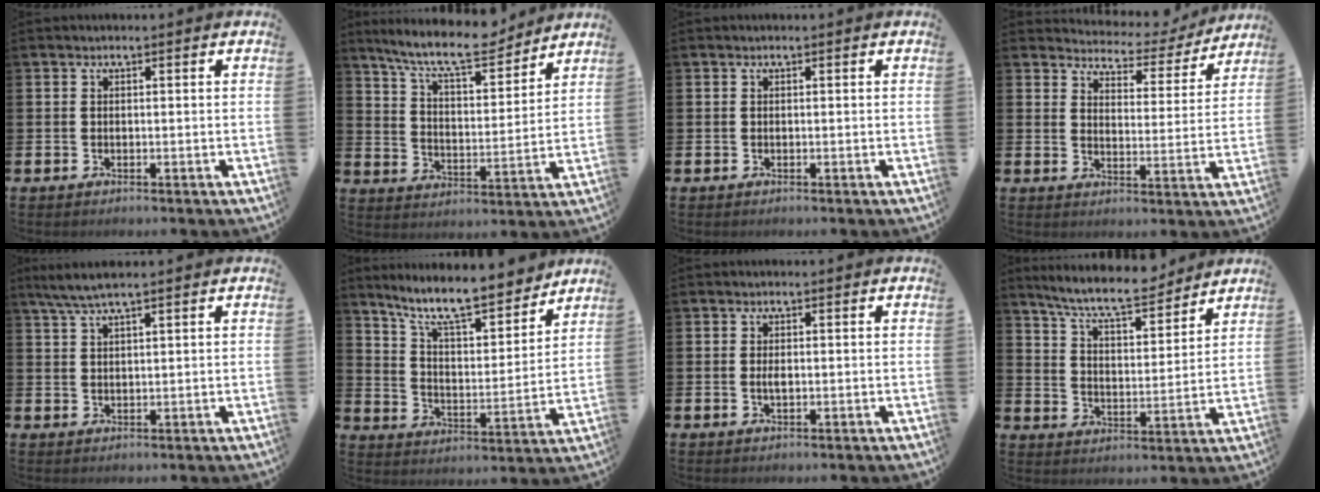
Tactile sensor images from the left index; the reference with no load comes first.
{"total": 10.2, "force": [9.1, 1.9, 4.0], "torque": [-0.101, -0.052, 0.160]}
{"total": 0.0}
{"total": 4.0, "force": [3.7, 1.3, 0.3], "torque": [-0.025, -0.036, 0.058]}
{"total": 3.9, "force": [3.0, 0.2, 2.4], "torque": [-0.059, 0.002, 0.056]}
{"total": 11.1, "force": [9.8, 2.0, 4.7], "torque": [-0.110, -0.065, 0.170]}
{"total": 1.2, "force": [0.0, 0.5, 1.1], "torque": [-0.016, 0.002, -0.002]}
{"total": 8.5, "force": [7.8, 1.2, 3.1], "torque": [-0.086, -0.044, 0.139]}